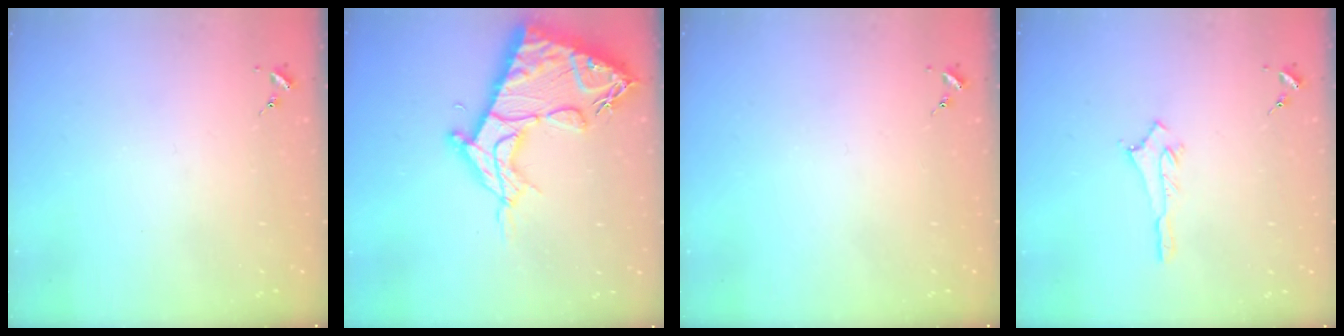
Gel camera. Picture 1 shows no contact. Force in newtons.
{"total": 19.5, "press": 19.4, "slide": 1.8}
{"total": 0.0}
{"total": 2.9, "press": 2.9, "slide": 0.2}